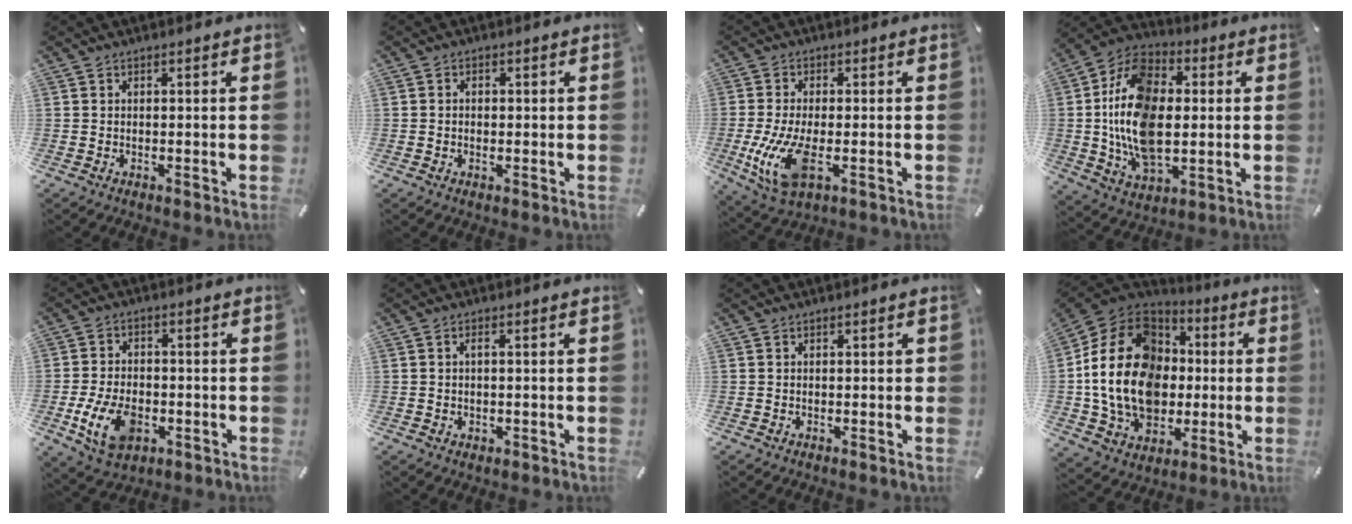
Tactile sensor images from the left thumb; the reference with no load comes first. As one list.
[{"total": 1.3, "force": [-0.2, 1.1, 0.8], "torque": [-0.016, 0.004, -0.006]}, {"total": 11.3, "force": [-2.0, 4.8, 10.0], "torque": [-0.224, -0.021, -0.033]}, {"total": 19.3, "force": [0.1, 12.7, 14.6], "torque": [-0.330, 0.003, -0.005]}, {"total": 10.8, "force": [-3.4, 7.1, 7.5], "torque": [-0.159, 0.000, -0.060]}, {"total": 1.7, "force": [0.1, 0.9, 1.4], "torque": [-0.029, 0.004, 0.001]}, {"total": 0.6, "force": [0.0, 0.4, 0.5], "torque": [-0.007, 0.002, -0.001]}, {"total": 22.6, "force": [-1.3, 17.6, 14.2], "torque": [-0.296, 0.015, -0.014]}]